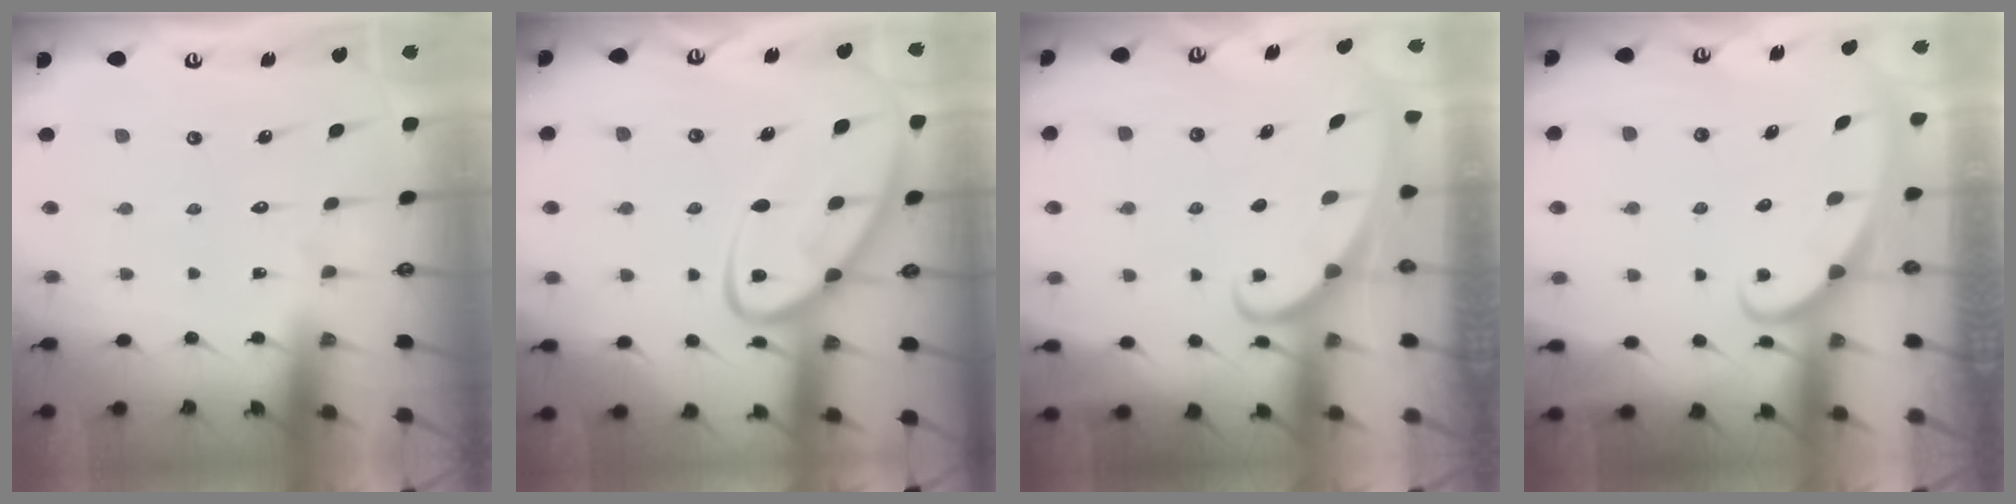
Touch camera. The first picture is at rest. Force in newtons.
{"total": 12.0, "press": 11.9, "slide": 1.2}
{"total": 2.4, "press": 2.4, "slide": 0.3}
{"total": 2.5, "press": 2.5, "slide": 0.3}